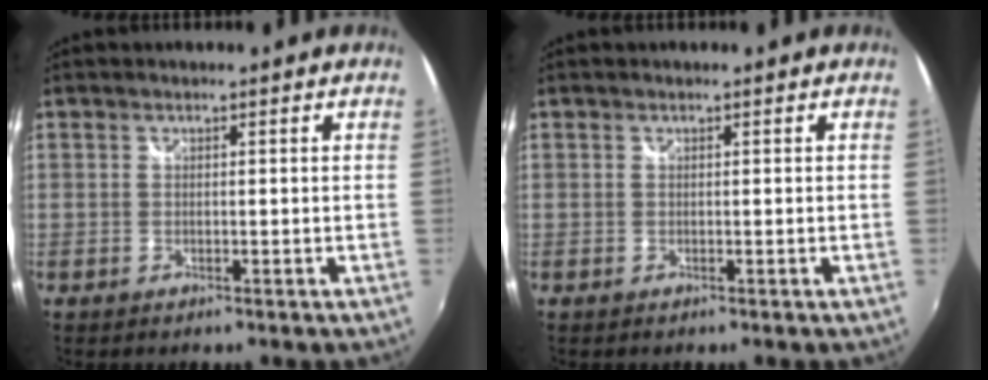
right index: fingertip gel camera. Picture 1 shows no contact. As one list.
[{"total": 0.0}]